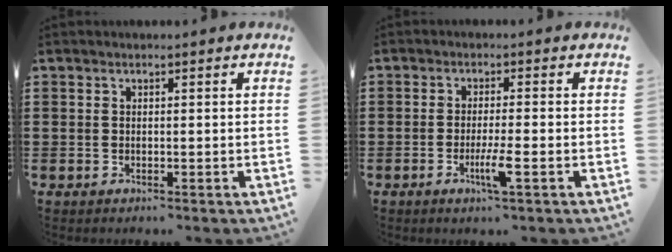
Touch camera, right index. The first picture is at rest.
{"total": 4.1, "force": [-1.7, 0.1, 3.7], "torque": [-0.069, -0.013, -0.031]}